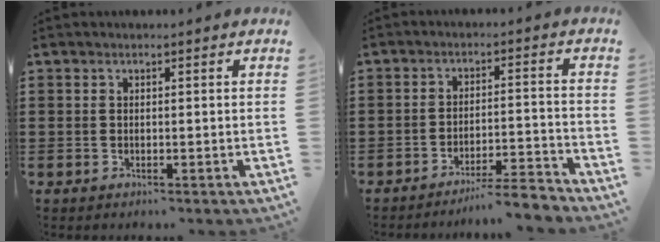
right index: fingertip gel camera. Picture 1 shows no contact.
{"total": 4.9, "force": [-4.6, -0.5, 1.6], "torque": [-0.027, -0.012, -0.091]}